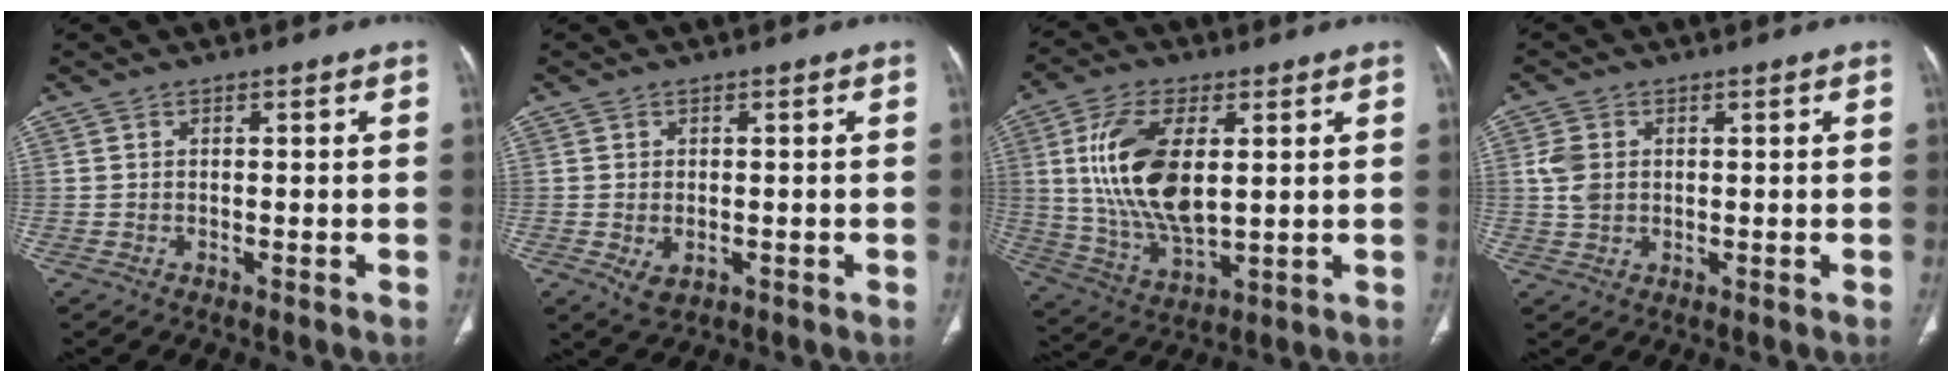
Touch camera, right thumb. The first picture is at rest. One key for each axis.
{"total": 3.3, "fx": -1.0, "fy": 2.2, "fz": 2.3, "tx": -0.040, "ty": -0.003, "tz": -0.005}
{"total": 16.8, "fx": 3.1, "fy": 8.2, "fz": 14.4, "tx": -0.281, "ty": -0.015, "tz": 0.067}
{"total": 4.2, "fx": 0.6, "fy": 3.2, "fz": 2.6, "tx": -0.050, "ty": 0.001, "tz": 0.014}